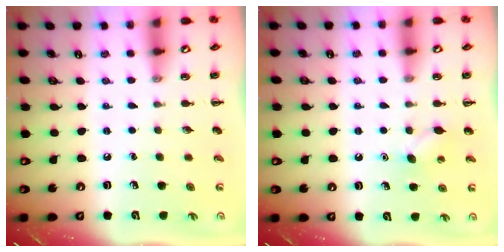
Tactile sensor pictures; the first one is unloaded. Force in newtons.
{"total": 5.4, "press": 5.2, "slide": 1.2}